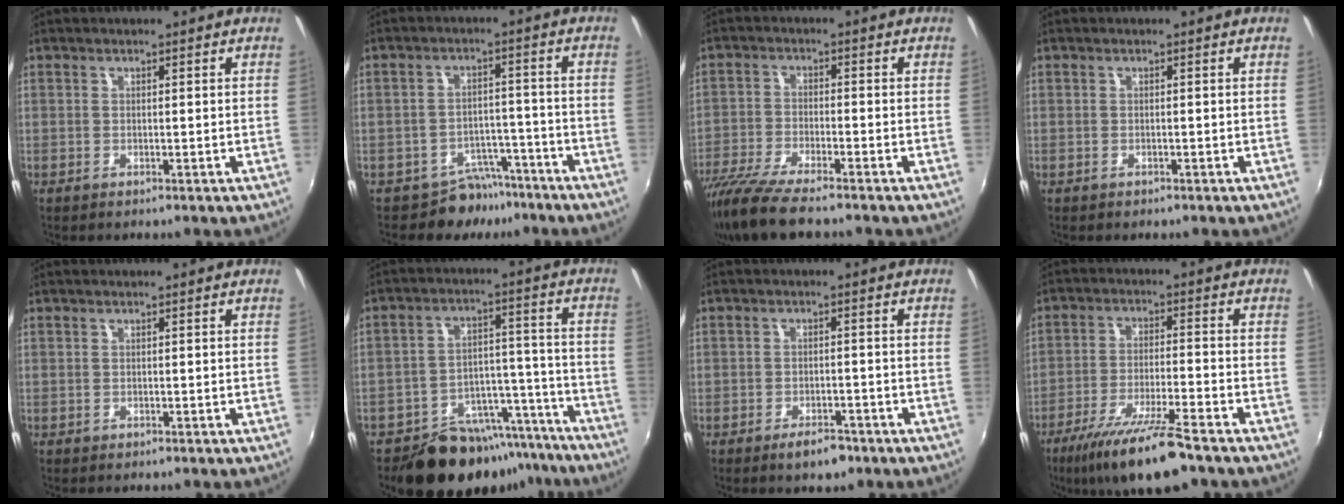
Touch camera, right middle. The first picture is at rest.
{"total": 6.6, "force": [-5.6, 3.6, 0.2], "torque": [0.000, 0.026, -0.077]}
{"total": 12.2, "force": [-10.0, 1.8, 6.6], "torque": [-0.155, -0.040, -0.186]}
{"total": 0.7, "force": [-0.5, 0.4, 0.1], "torque": [-0.003, 0.000, -0.006]}
{"total": 0.0}
{"total": 17.1, "force": [-13.9, 8.5, 5.0], "torque": [-0.096, 0.049, -0.178]}
{"total": 4.3, "force": [-3.0, 2.0, 2.2], "torque": [-0.046, 0.002, -0.041]}
{"total": 13.2, "force": [-9.8, 1.4, 8.8], "torque": [-0.178, -0.026, -0.168]}